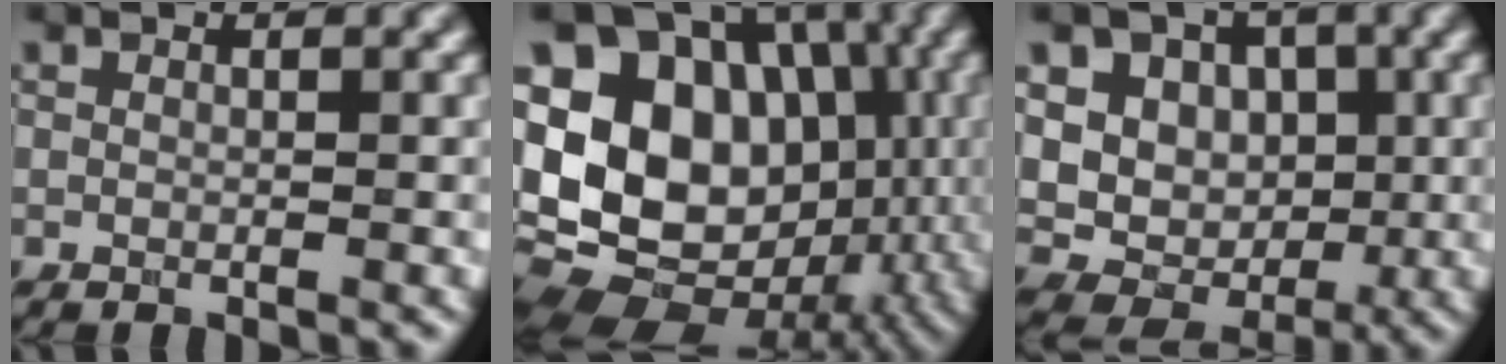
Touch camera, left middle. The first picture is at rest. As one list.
[{"total": 18.2, "force": [0.3, 14.3, 11.3], "torque": [-0.198, 0.017, 0.016]}, {"total": 12.4, "force": [2.6, 10.6, 5.8], "torque": [-0.100, 0.030, 0.035]}]